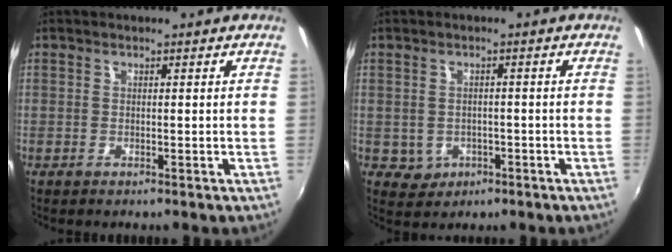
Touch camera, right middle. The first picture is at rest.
{"total": 3.9, "force": [-1.0, 3.6, 1.2], "torque": [-0.033, 0.001, -0.004]}